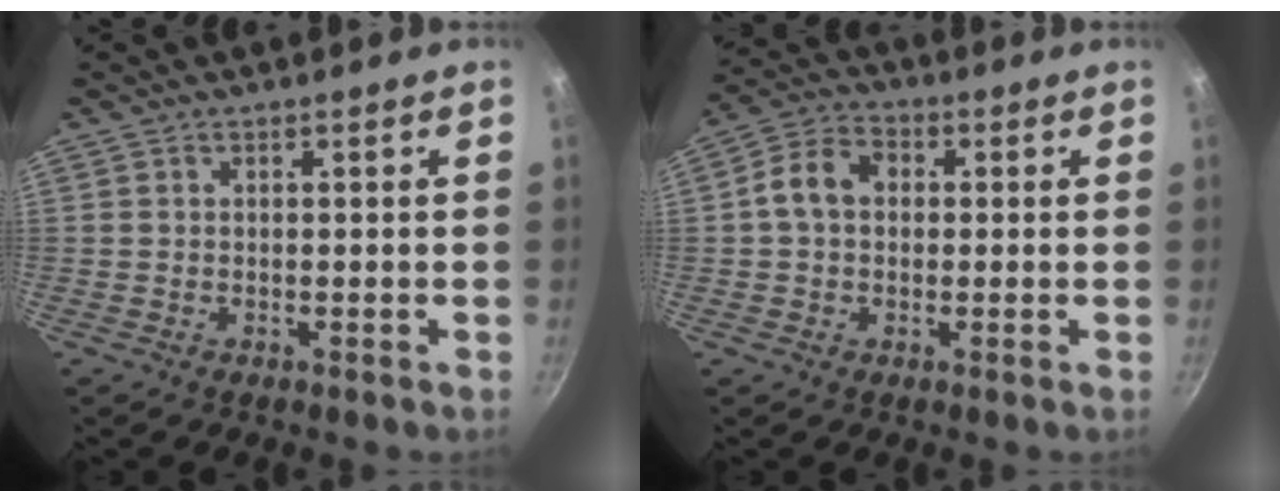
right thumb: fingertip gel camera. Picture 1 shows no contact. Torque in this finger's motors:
{"motor_torque": [0.63, 1.88, 0.96, -0.31, 0.07]}